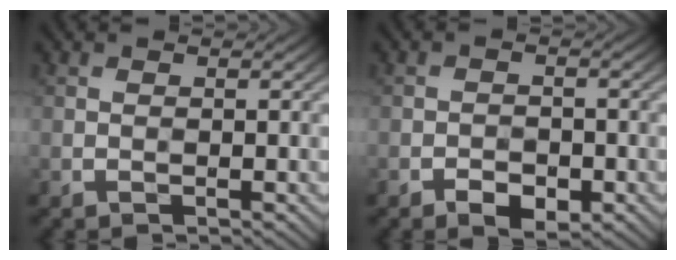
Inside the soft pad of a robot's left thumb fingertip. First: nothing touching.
{"total": 2.9, "force": [-1.8, 1.5, 1.6], "torque": [-0.025, -0.002, -0.026]}